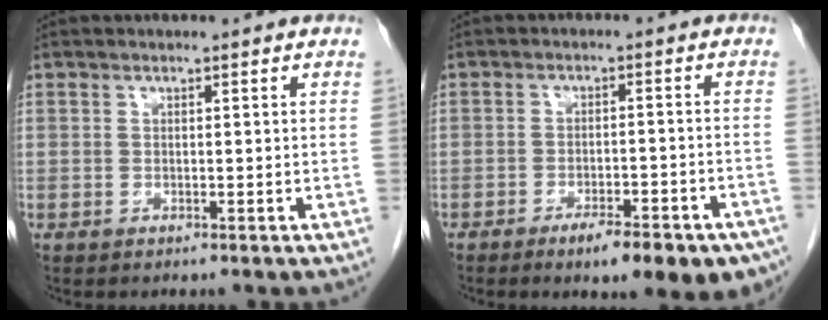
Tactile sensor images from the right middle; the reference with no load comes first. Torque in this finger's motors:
{"motor_torque": [1.15, -0.98, 0.14, 0.07]}